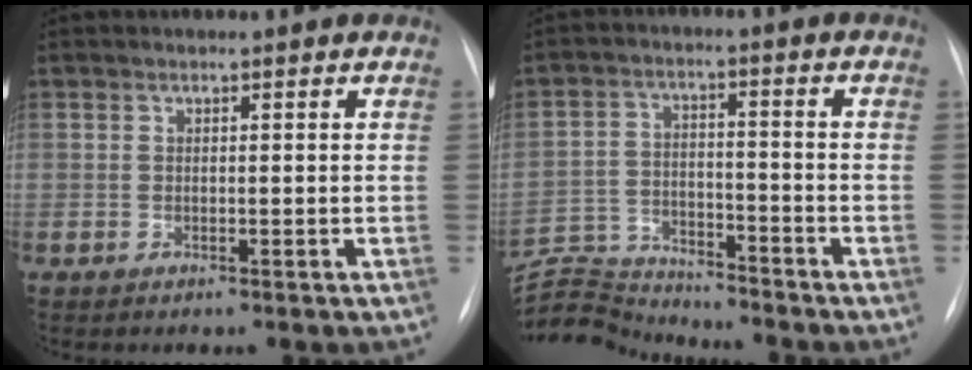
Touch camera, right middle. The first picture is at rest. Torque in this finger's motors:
{"motor_torque": [-0.21, -0.18, -0.10, -0.03]}